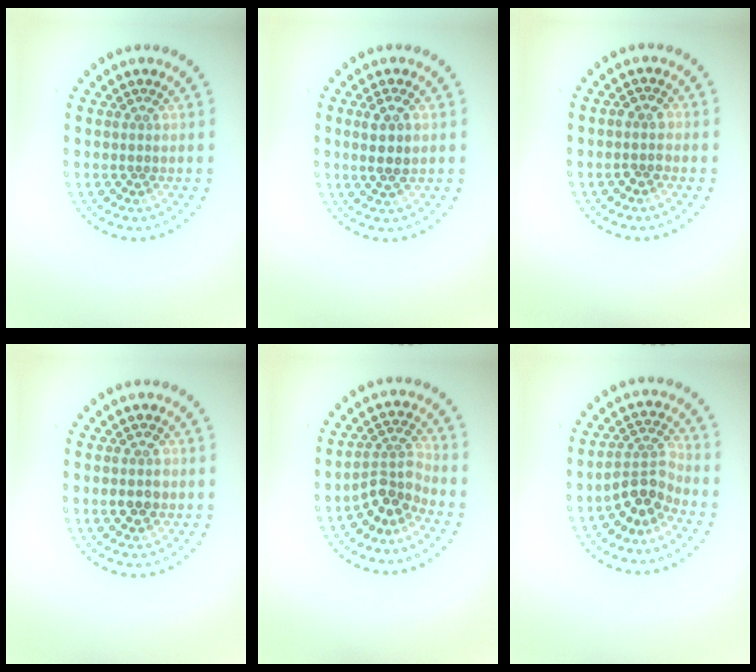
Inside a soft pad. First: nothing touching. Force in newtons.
{"total": 2.5, "press": 2.3, "slide": 1.0}
{"total": 1.6, "press": 1.4, "slide": 0.6}
{"total": 2.0, "press": 2.0, "slide": 0.2}
{"total": 3.3, "press": 2.3, "slide": 2.4}
{"total": 3.4, "press": 2.8, "slide": 1.9}